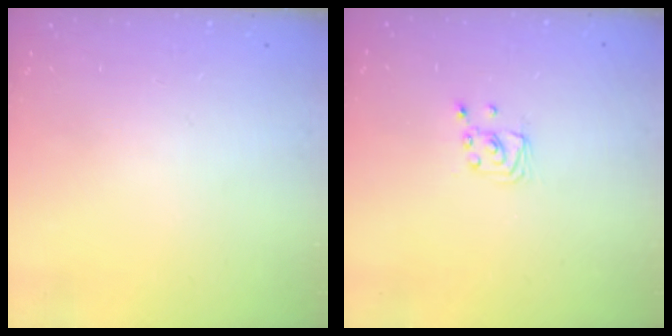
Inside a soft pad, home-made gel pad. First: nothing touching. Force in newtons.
{"total": 2.0, "press": 2.0, "slide": 0.2}